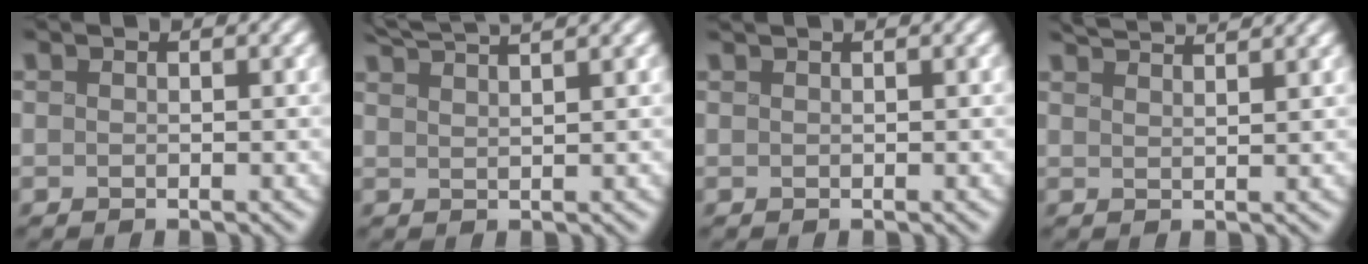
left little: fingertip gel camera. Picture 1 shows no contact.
{"total": 3.9, "force": [3.6, -0.2, 1.6], "torque": [-0.035, 0.018, 0.061]}
{"total": 0.6, "force": [0.5, -0.1, 0.3], "torque": [-0.005, 0.008, 0.013]}
{"total": 3.7, "force": [3.5, -0.1, 1.1], "torque": [-0.027, 0.016, 0.051]}